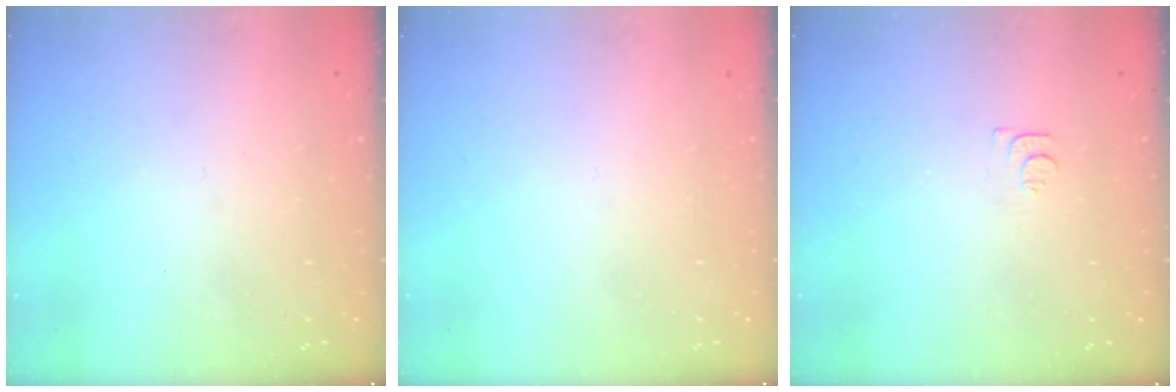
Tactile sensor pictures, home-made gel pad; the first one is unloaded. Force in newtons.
{"total": 1.5, "press": 1.5, "slide": 0.1}
{"total": 3.7, "press": 3.6, "slide": 0.5}